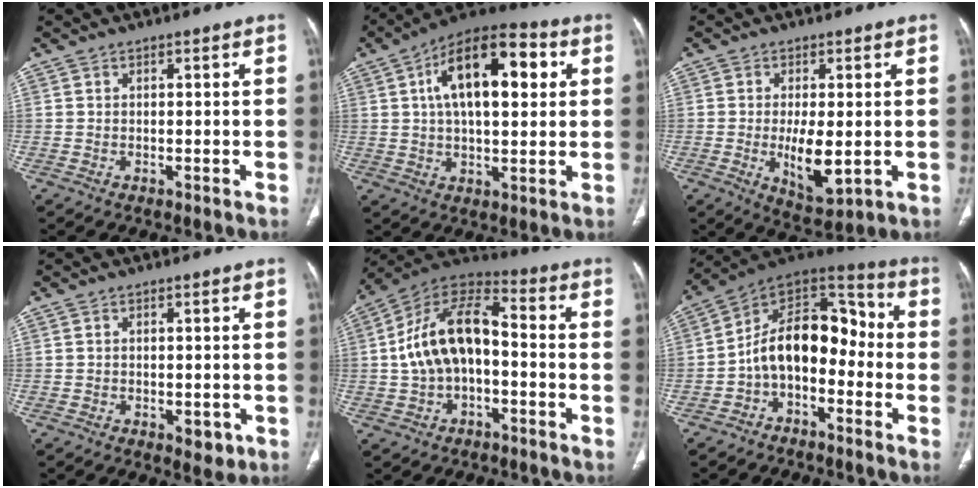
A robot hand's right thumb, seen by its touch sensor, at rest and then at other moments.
{"total": 18.3, "force": [4.7, 8.7, 15.4], "torque": [-0.222, 0.018, 0.067]}
{"total": 8.4, "force": [-1.1, 3.3, 7.6], "torque": [-0.124, -0.020, -0.007]}
{"total": 3.2, "force": [-1.1, 1.8, 2.4], "torque": [-0.021, -0.001, -0.005]}
{"total": 15.1, "force": [-0.9, 8.6, 12.4], "torque": [-0.219, 0.049, -0.024]}
{"total": 14.9, "force": [-3.0, 9.5, 11.1], "torque": [-0.147, 0.081, -0.063]}